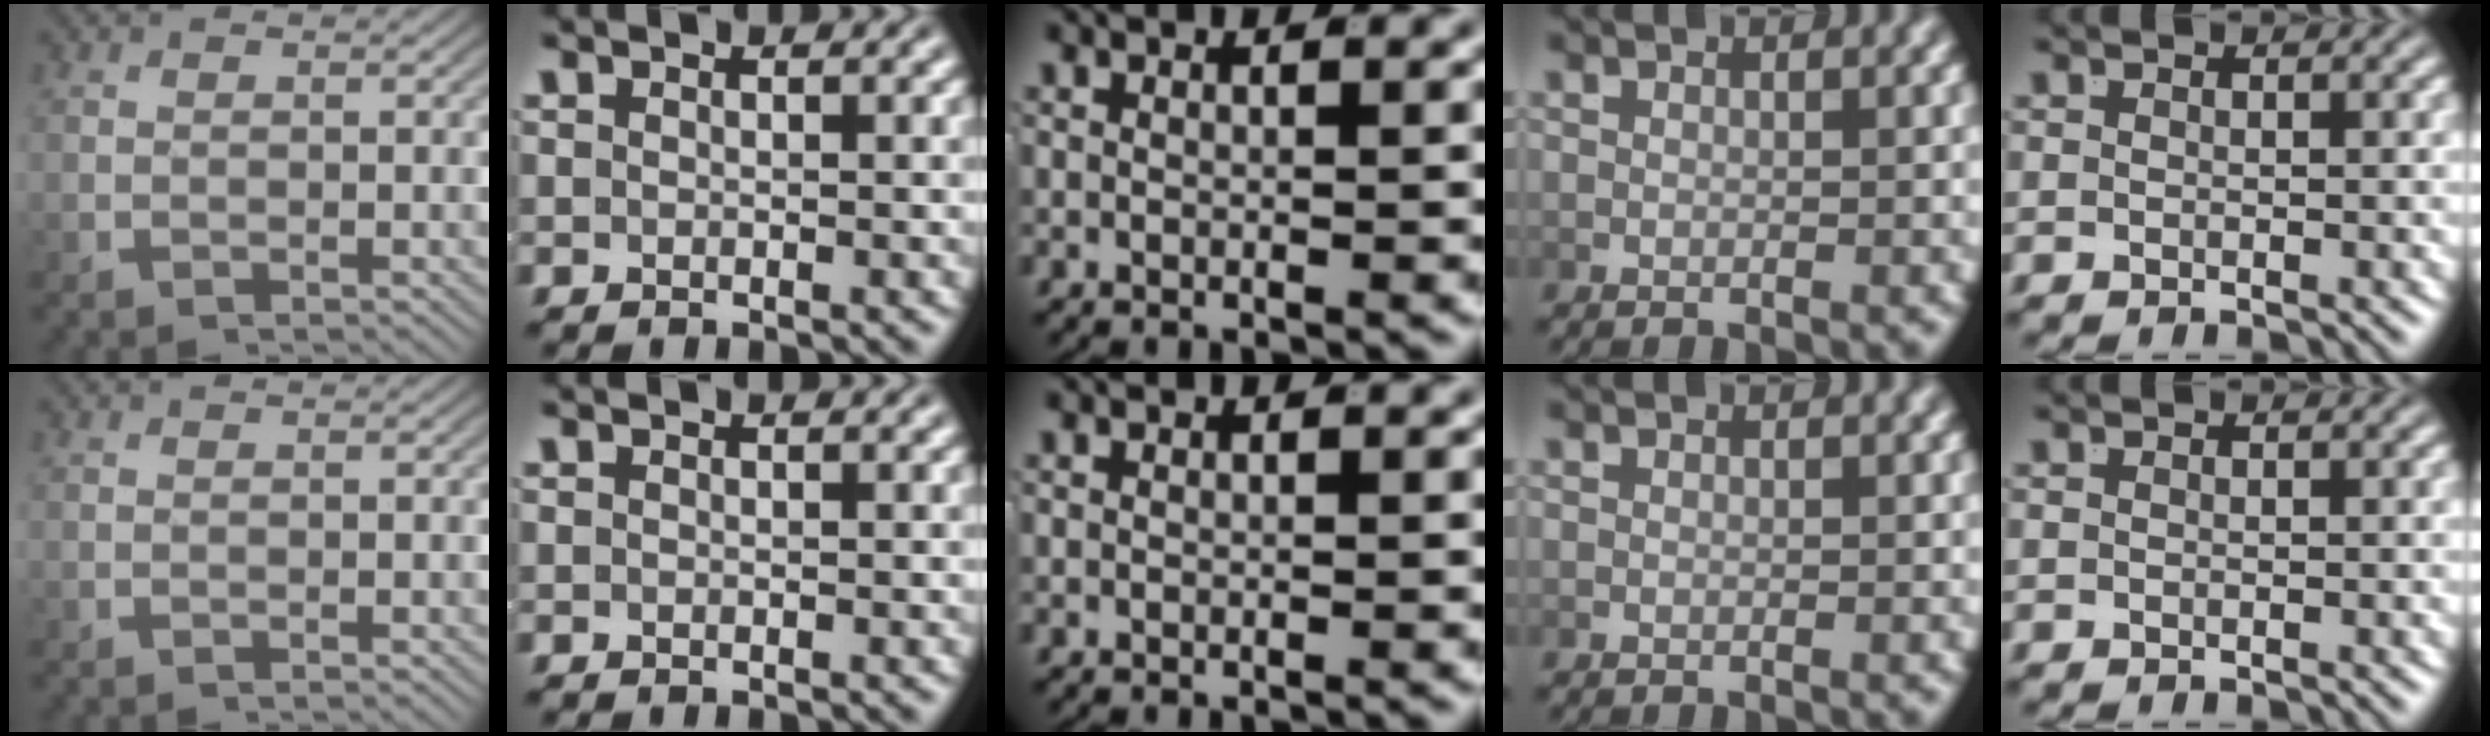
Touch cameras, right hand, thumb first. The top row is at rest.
{}